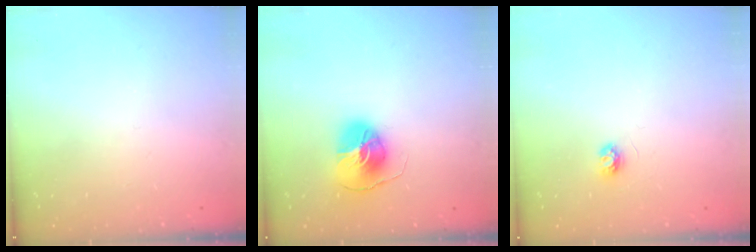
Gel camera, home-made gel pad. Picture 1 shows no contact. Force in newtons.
{"total": 8.7, "press": 8.7, "slide": 0.7}
{"total": 3.5, "press": 3.4, "slide": 0.3}